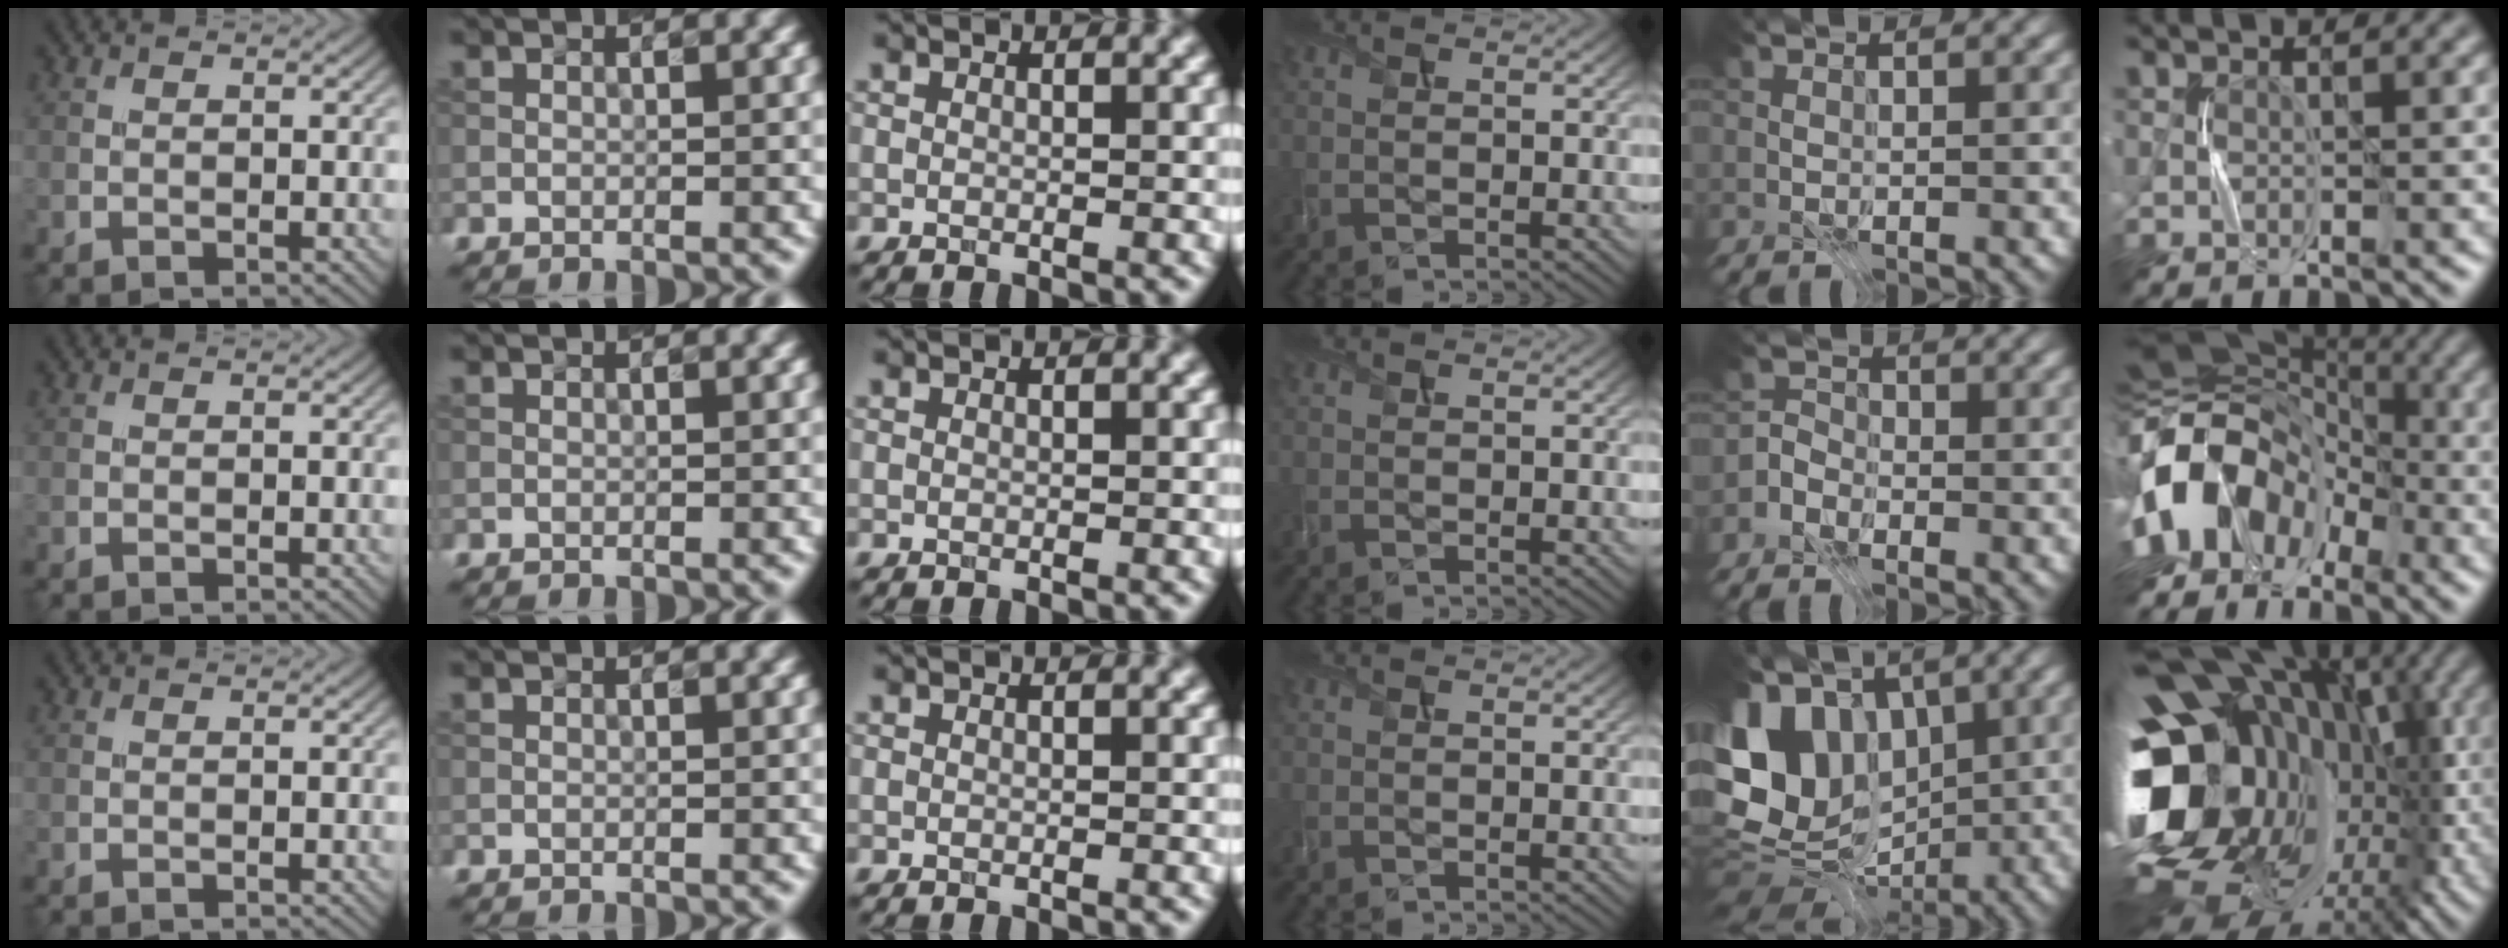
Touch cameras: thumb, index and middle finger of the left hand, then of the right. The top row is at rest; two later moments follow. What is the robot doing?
{"motion": "press", "object": "stapler"}